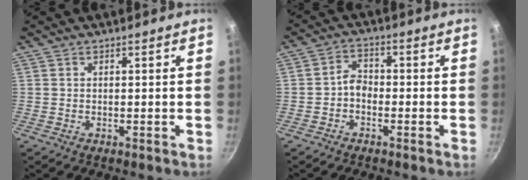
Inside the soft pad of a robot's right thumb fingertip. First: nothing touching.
{"total": 3.4, "force": [-1.4, 2.4, 1.9], "torque": [-0.022, 0.023, -0.033]}